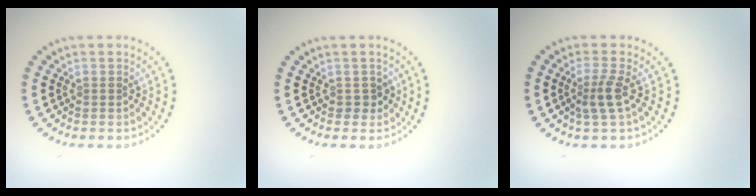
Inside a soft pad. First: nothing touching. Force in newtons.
{"total": 1.2, "press": 1.0, "slide": 0.5}
{"total": 2.2, "press": 1.8, "slide": 1.4}